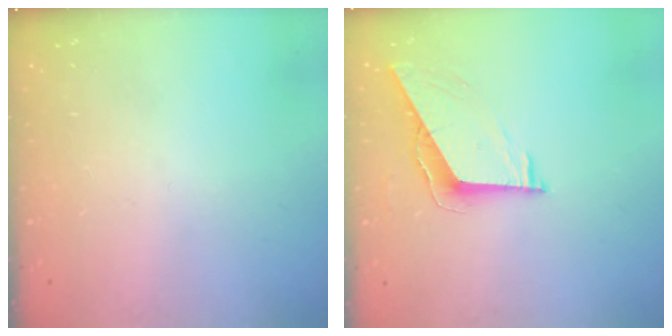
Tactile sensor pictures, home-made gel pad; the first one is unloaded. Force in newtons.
{"total": 7.5, "press": 7.5, "slide": 0.1}